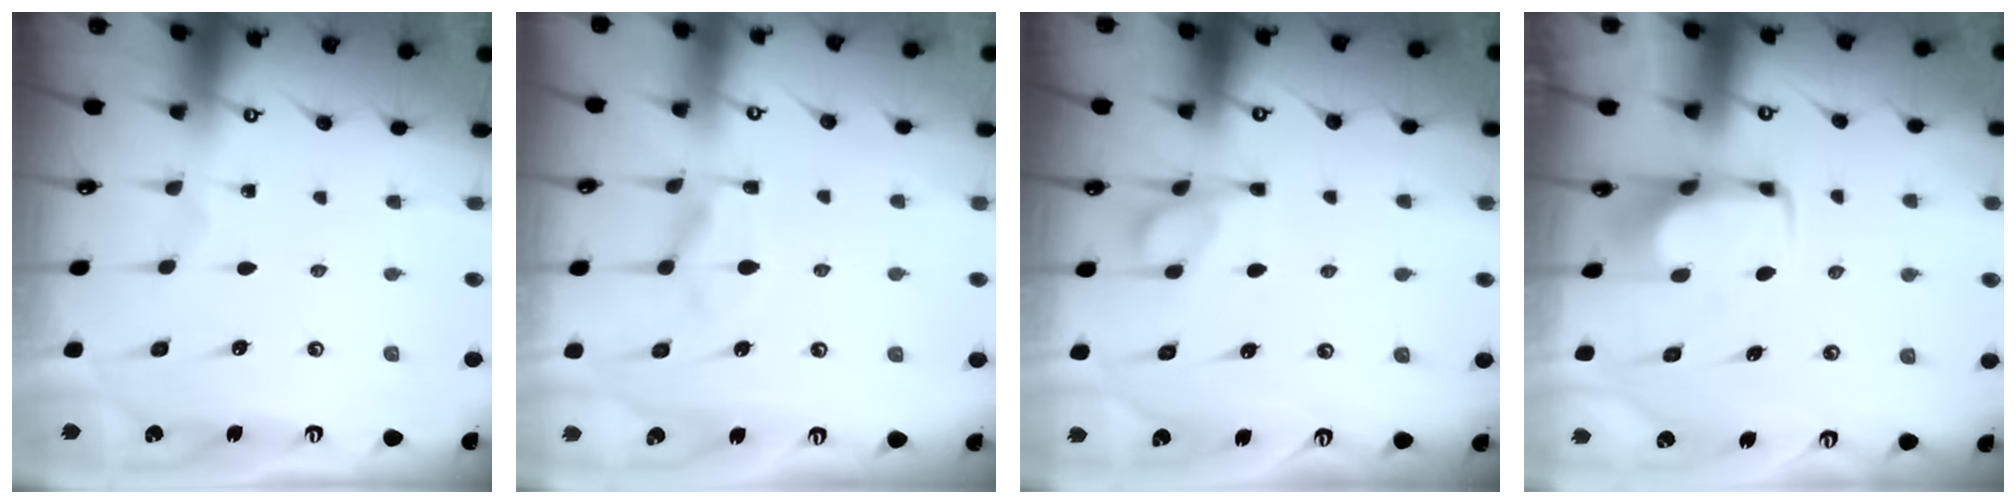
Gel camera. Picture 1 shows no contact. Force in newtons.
{"total": 1.9, "press": 1.4, "slide": 1.2}
{"total": 6.8, "press": 6.7, "slide": 0.8}
{"total": 1.5, "press": 1.5, "slide": 0.5}